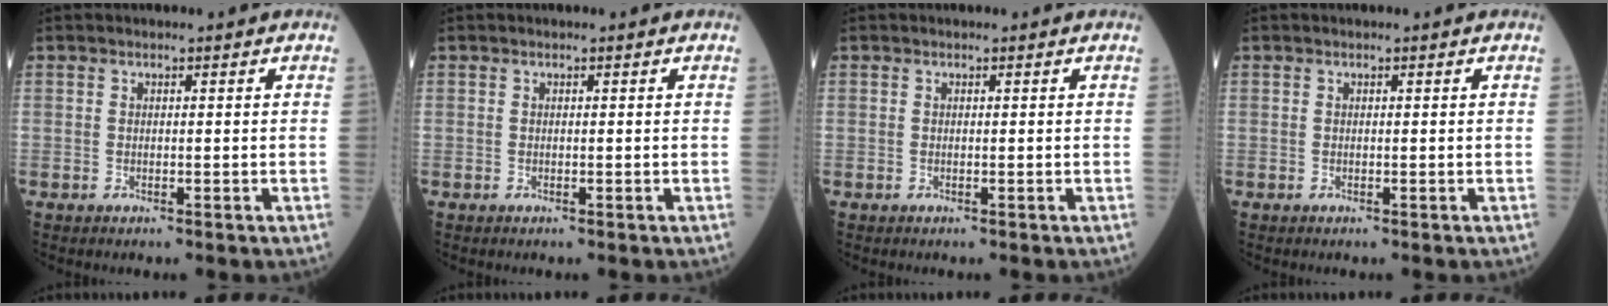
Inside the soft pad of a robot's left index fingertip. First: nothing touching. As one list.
[{"total": 0.0}, {"total": 0.0}, {"total": 0.0}]